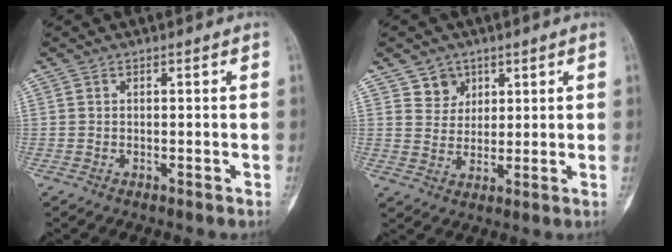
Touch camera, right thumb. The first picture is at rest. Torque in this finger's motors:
{"motor_torque": [0.10, 0.30, -0.17, 0.09, 0.00]}